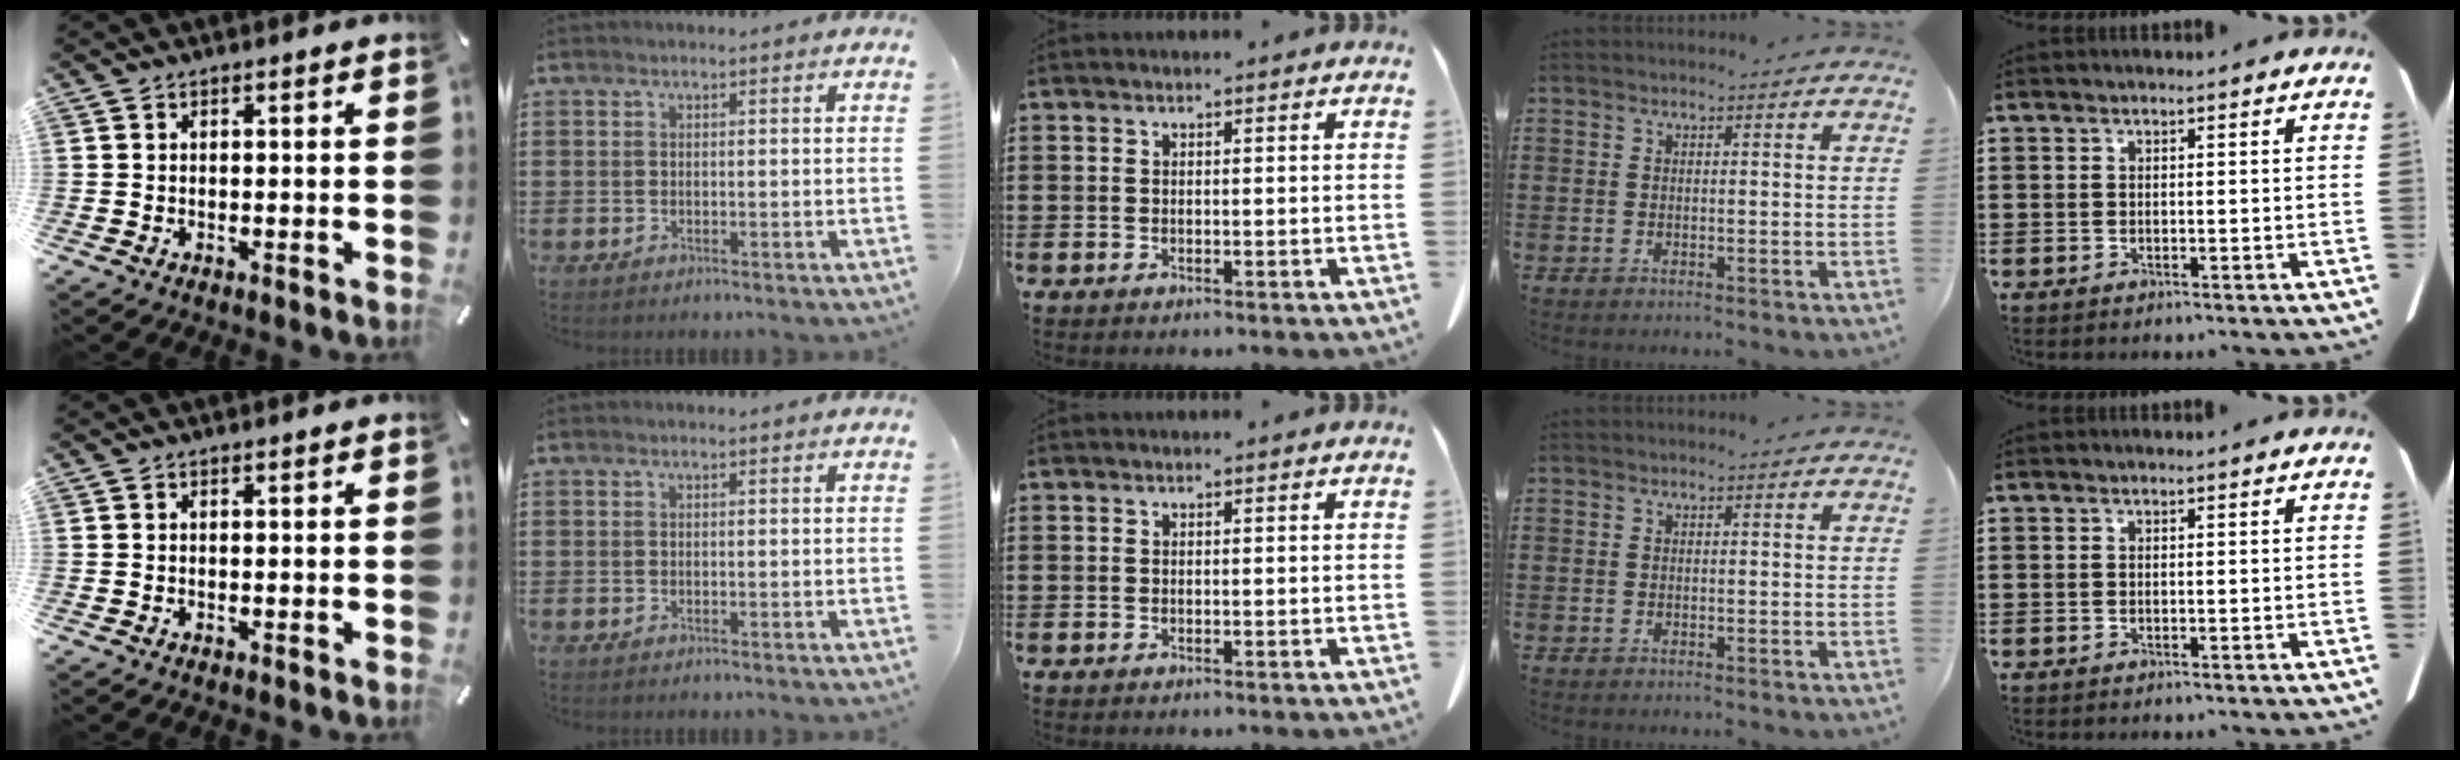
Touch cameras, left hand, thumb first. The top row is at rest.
{}